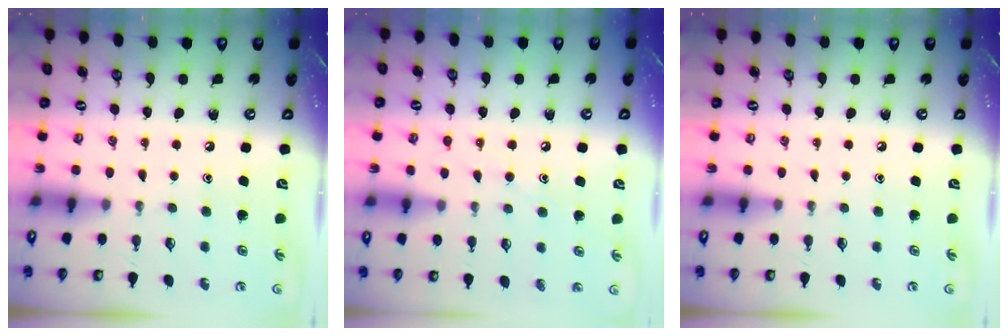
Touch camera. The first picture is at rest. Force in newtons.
{"total": 6.6, "press": 6.6, "slide": 0.5}
{"total": 0.0}